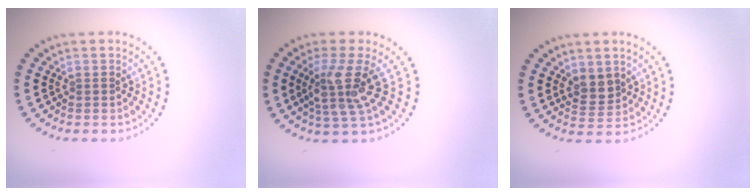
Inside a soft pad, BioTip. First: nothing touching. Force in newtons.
{"total": 3.8, "press": 2.8, "slide": 2.5}
{"total": 2.0, "press": 1.8, "slide": 0.9}